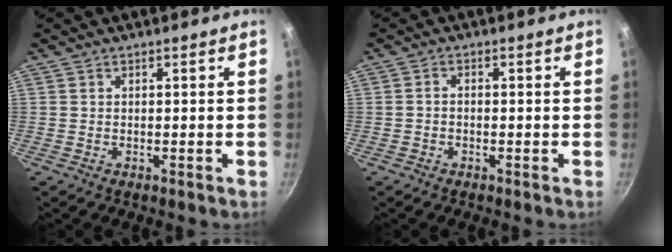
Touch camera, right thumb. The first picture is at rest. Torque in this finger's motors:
{"motor_torque": [0.01, 0.03, -0.03, -0.02, 0.04]}